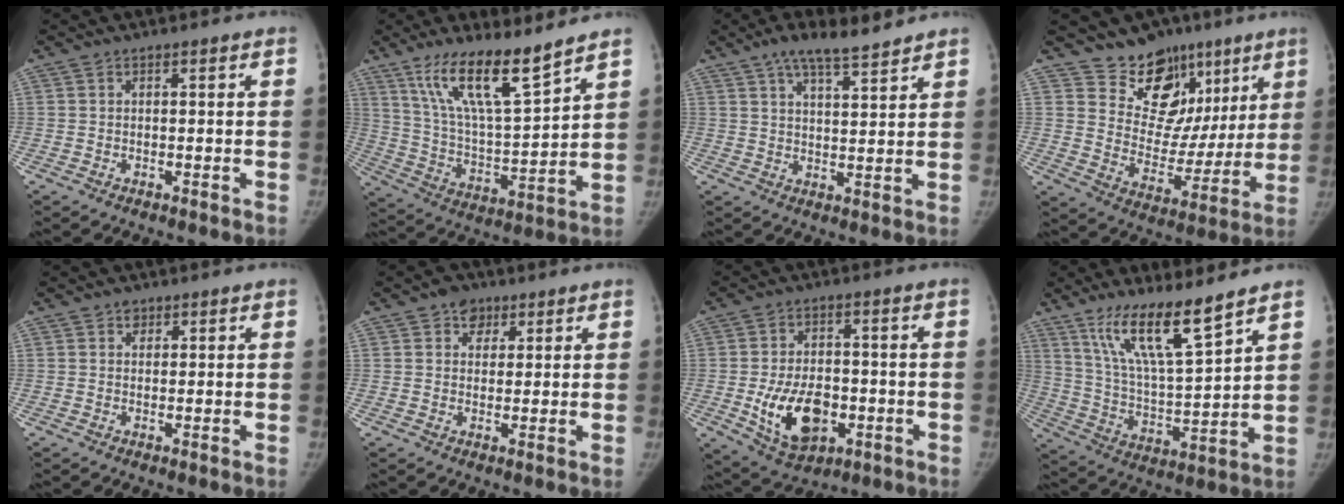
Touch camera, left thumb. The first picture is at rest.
{"total": 15.6, "force": [11.1, 3.2, 10.6], "torque": [-0.175, -0.066, 0.216]}
{"total": 8.7, "force": [6.6, 2.4, 5.2], "torque": [-0.075, -0.027, 0.111]}
{"total": 16.3, "force": [11.0, 11.0, 4.7], "torque": [-0.011, -0.054, 0.171]}
{"total": 1.5, "force": [0.8, 1.2, 0.4], "torque": [0.006, -0.004, 0.011]}
{"total": 4.3, "force": [2.2, 3.4, 1.5], "torque": [0.003, -0.006, 0.030]}
{"total": 12.8, "force": [-3.1, 8.1, 9.4], "torque": [-0.139, 0.006, -0.039]}
{"total": 14.4, "force": [10.2, 2.2, 9.9], "torque": [-0.168, -0.066, 0.201]}